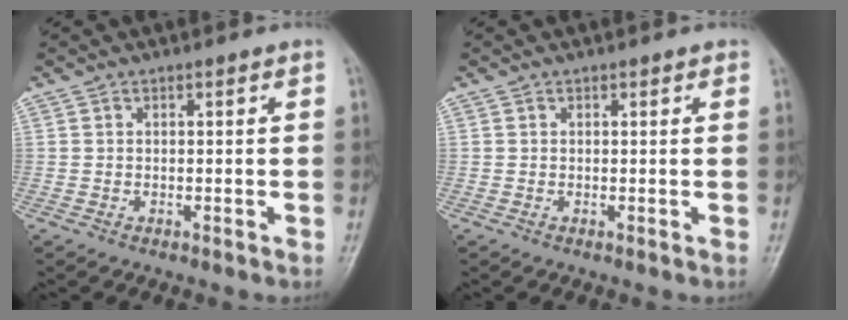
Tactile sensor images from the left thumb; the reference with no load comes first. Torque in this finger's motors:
{"motor_torque": [-0.12, 0.02, -0.30, 0.12, -0.02]}